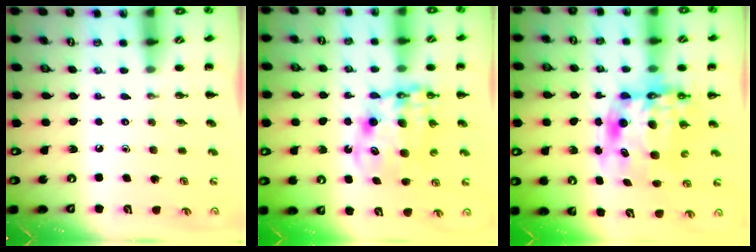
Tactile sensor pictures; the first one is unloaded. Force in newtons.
{"total": 10.5, "press": 10.1, "slide": 2.9}
{"total": 11.1, "press": 10.7, "slide": 2.8}